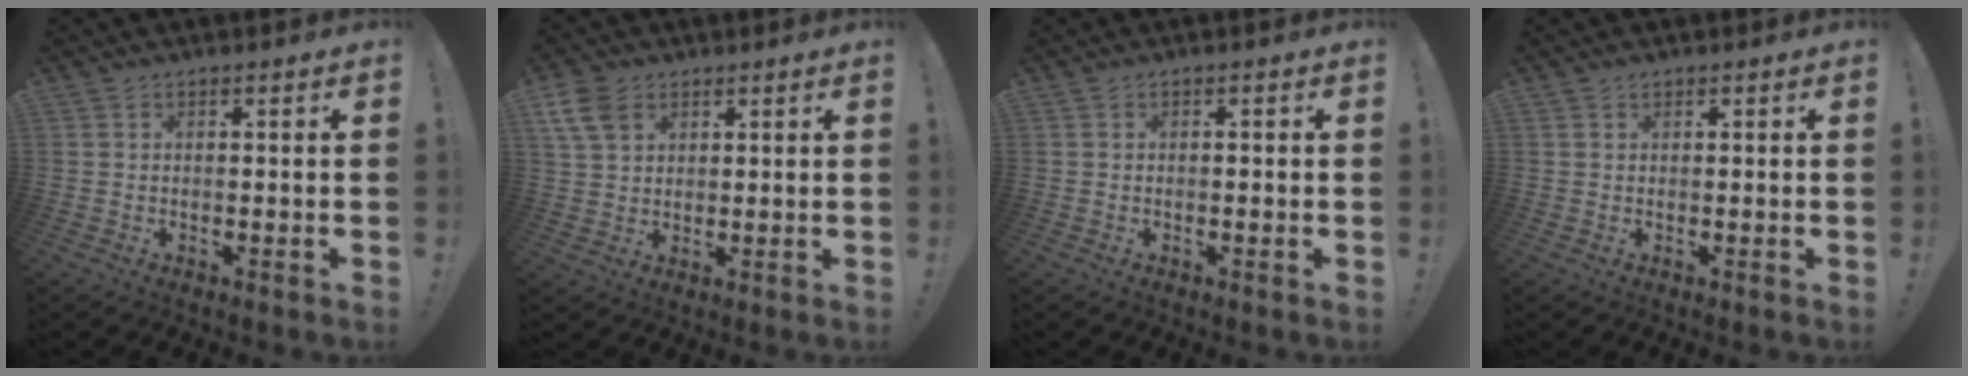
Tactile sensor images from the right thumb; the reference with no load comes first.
{"total": 8.6, "force": [4.4, 6.1, 4.2], "torque": [-0.076, -0.015, 0.087]}
{"total": 0.8, "force": [-0.5, 0.1, 0.6], "torque": [-0.010, 0.001, -0.008]}
{"total": 0.6, "force": [0.5, 0.3, 0.1], "torque": [0.005, -0.003, 0.008]}